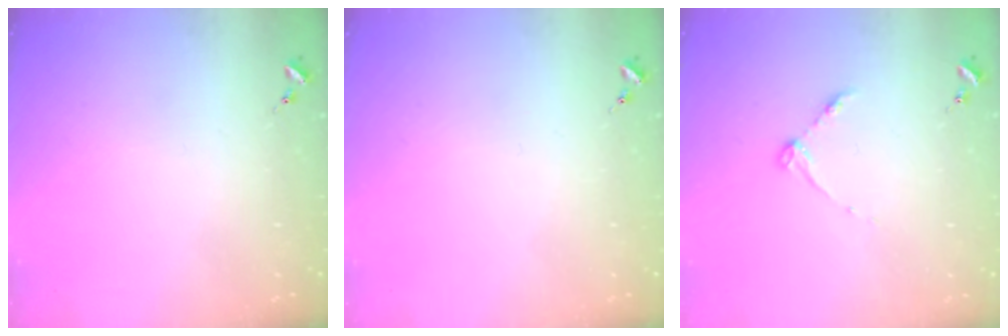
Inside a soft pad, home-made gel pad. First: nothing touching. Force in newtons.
{"total": 0.0}
{"total": 3.3, "press": 3.3, "slide": 0.5}